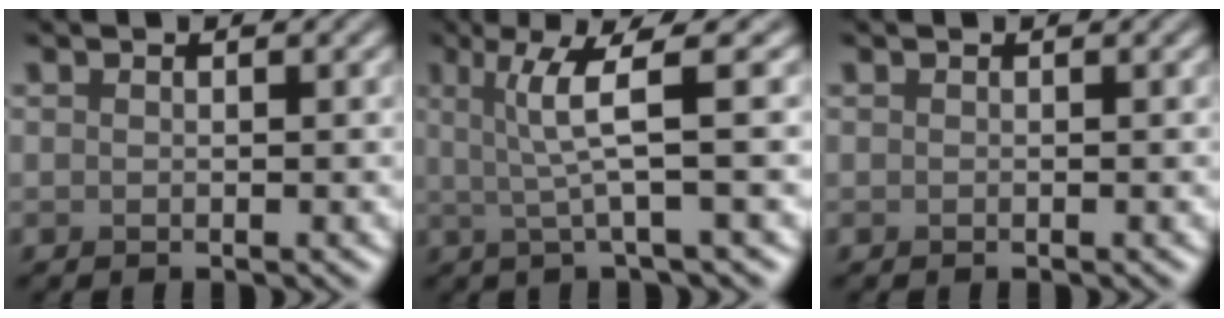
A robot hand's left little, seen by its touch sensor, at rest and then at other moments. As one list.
[{"total": 4.8, "force": [0.8, 0.5, 4.7], "torque": [-0.086, 0.006, 0.018]}, {"total": 0.0}]